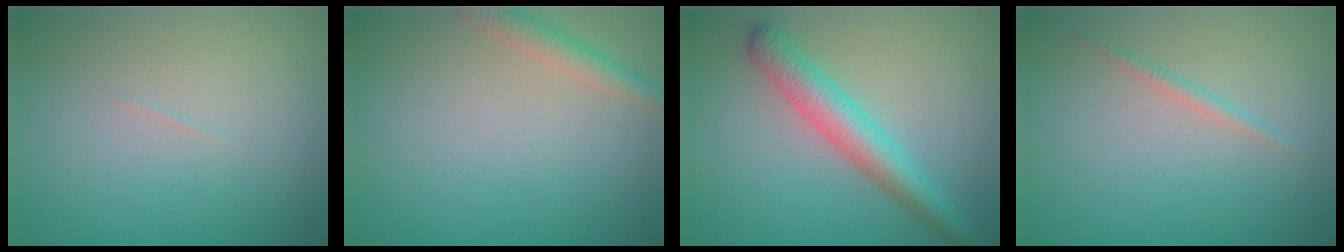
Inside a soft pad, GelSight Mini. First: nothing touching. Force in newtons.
{"total": 2.2, "press": 2.2, "slide": 0.1}
{"total": 4.5, "press": 4.5, "slide": 0.1}
{"total": 0.9, "press": 0.9, "slide": 0.0}